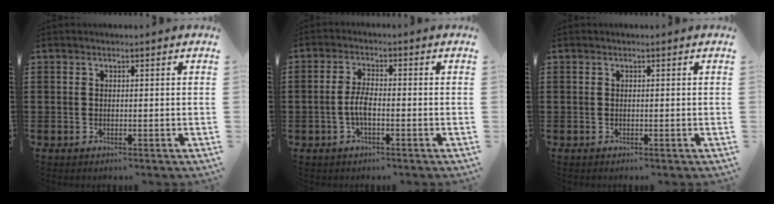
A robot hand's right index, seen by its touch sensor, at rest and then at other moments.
{"total": 3.6, "force": [-1.0, 1.2, 3.3], "torque": [-0.081, -0.002, -0.027]}
{"total": 0.0}